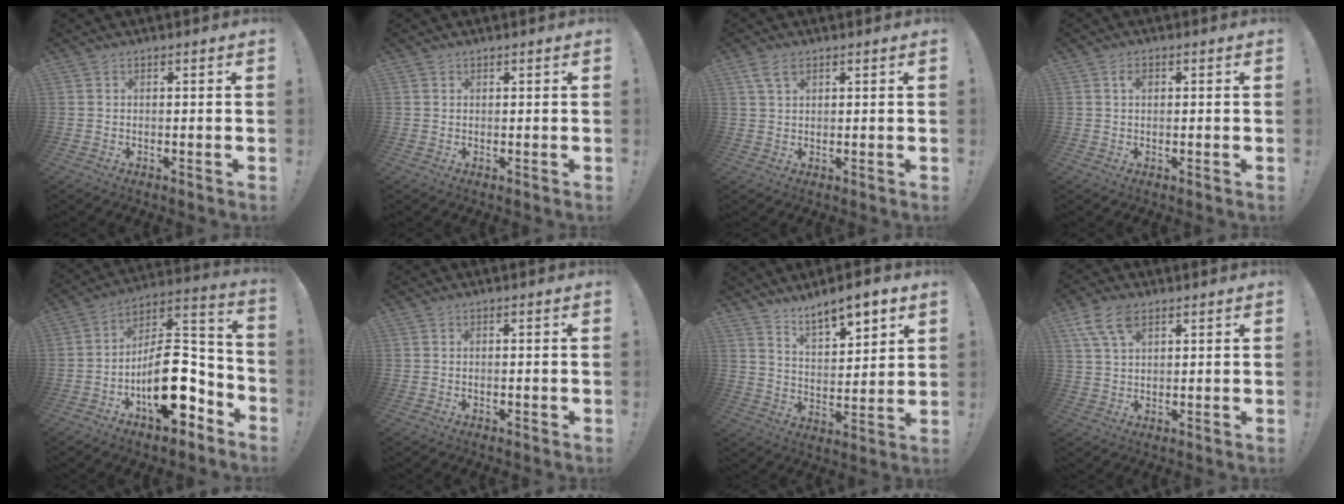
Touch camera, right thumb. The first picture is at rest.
{"total": 0.6, "force": [0.5, 0.4, 0.0], "torque": [0.007, -0.004, 0.008]}
{"total": 4.1, "force": [2.5, 1.9, 2.5], "torque": [-0.045, -0.006, 0.046]}
{"total": 1.9, "force": [0.5, 1.3, 1.2], "torque": [-0.025, 0.008, 0.007]}
{"total": 20.8, "force": [-6.6, 10.5, 16.7], "torque": [-0.269, 0.039, -0.095]}
{"total": 0.6, "force": [-0.3, 0.0, 0.5], "torque": [-0.006, 0.000, -0.007]}
{"total": 9.6, "force": [7.9, 3.0, 4.4], "torque": [-0.064, -0.059, 0.141]}
{"total": 8.1, "force": [4.5, 4.2, 5.3], "torque": [-0.102, -0.004, 0.088]}